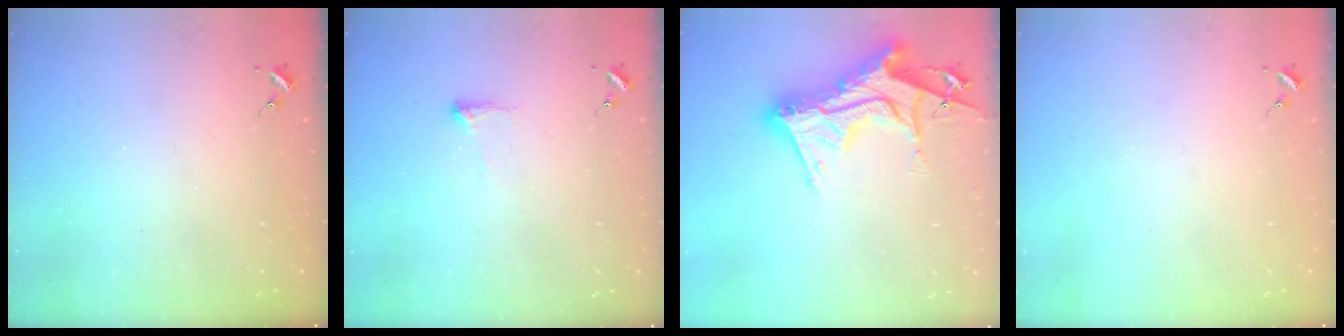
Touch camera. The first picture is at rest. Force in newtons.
{"total": 4.2, "press": 4.2, "slide": 0.7}
{"total": 22.4, "press": 22.4, "slide": 1.8}
{"total": 0.0}